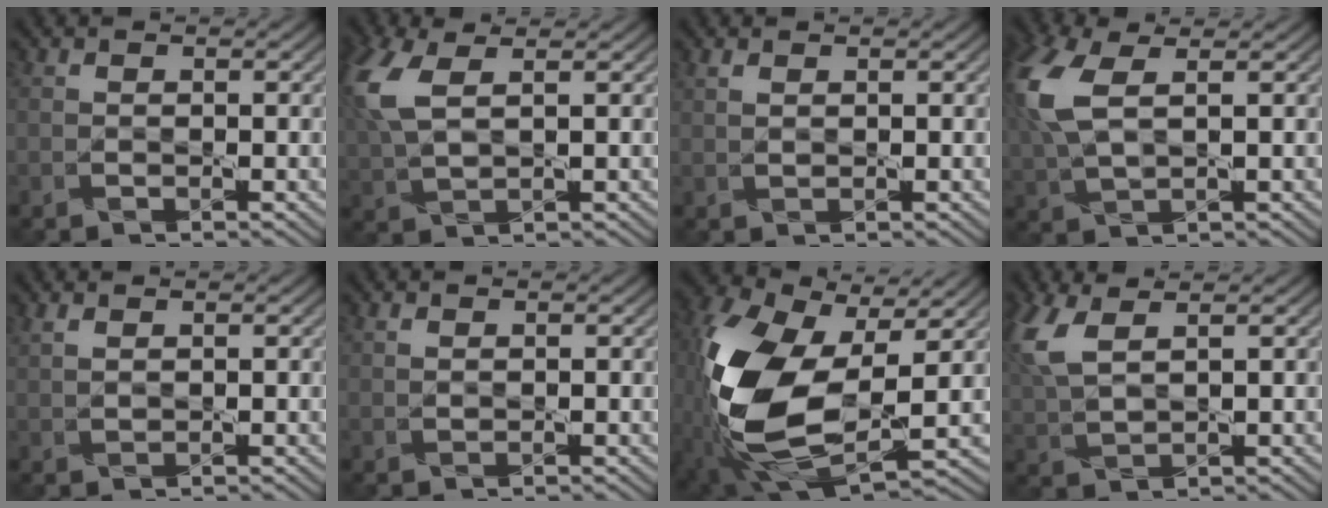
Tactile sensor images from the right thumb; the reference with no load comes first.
{"total": 7.8, "force": [2.5, 3.6, 6.4], "torque": [-0.188, 0.012, 0.050]}
{"total": 1.0, "force": [0.7, 0.2, 0.6], "torque": [-0.022, 0.001, 0.016]}
{"total": 9.3, "force": [2.4, 4.4, 7.8], "torque": [-0.232, 0.012, 0.046]}
{"total": 1.3, "force": [1.0, 0.2, 0.8], "torque": [-0.027, 0.002, 0.025]}
{"total": 0.8, "force": [0.5, 0.3, 0.5], "torque": [-0.017, 0.000, 0.013]}
{"total": 18.0, "force": [-0.3, 9.9, 15.0], "torque": [-0.352, -0.016, -0.010]}
{"total": 7.0, "force": [3.1, 2.8, 5.6], "torque": [-0.156, 0.014, 0.063]}